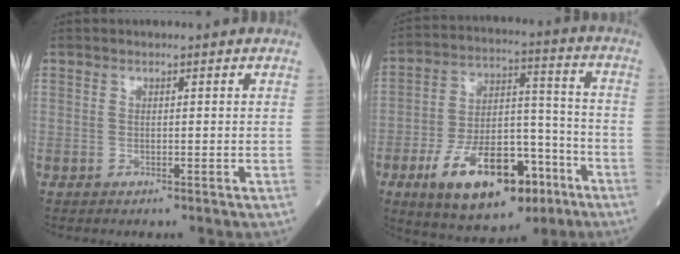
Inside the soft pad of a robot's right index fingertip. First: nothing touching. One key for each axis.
{"total": 17.9, "fx": -9.0, "fy": 8.2, "fz": 13.1, "tx": -0.223, "ty": 0.015, "tz": -0.140}